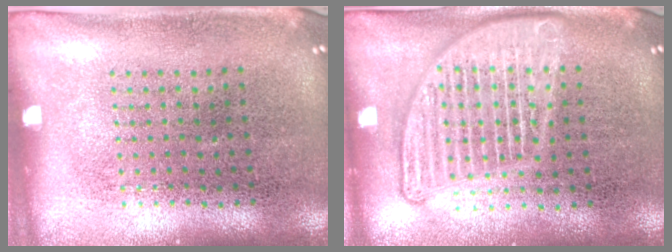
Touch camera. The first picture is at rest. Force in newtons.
{"total": 2.1, "press": 2.1, "slide": 0.2}